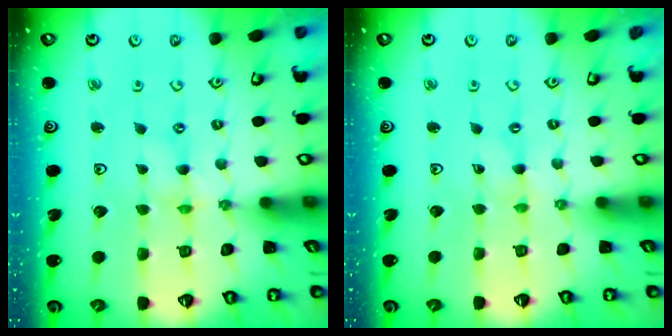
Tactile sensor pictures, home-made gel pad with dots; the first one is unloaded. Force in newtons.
{"total": 0.0}